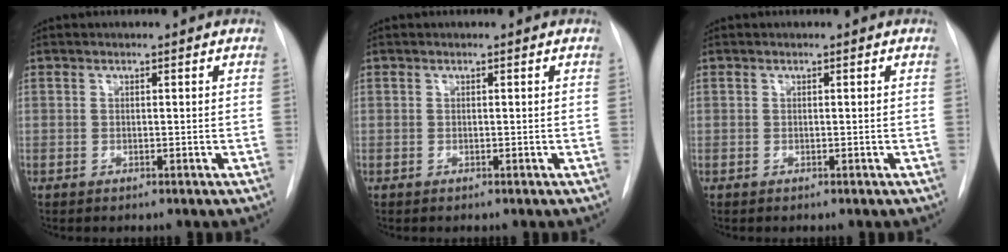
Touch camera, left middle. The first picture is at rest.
{"total": 0.0}
{"total": 0.0}